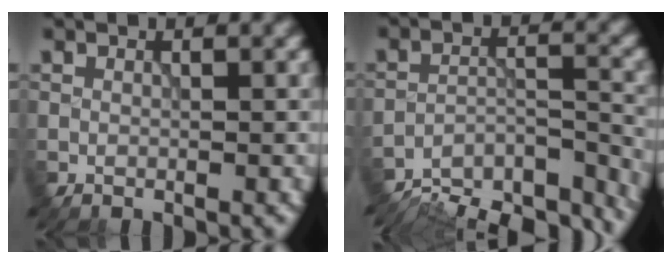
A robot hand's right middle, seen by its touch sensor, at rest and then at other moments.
{"total": 11.7, "force": [-10.8, 2.9, 3.5], "torque": [-0.046, 0.003, -0.146]}